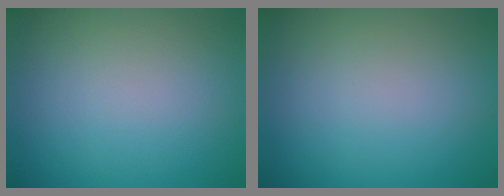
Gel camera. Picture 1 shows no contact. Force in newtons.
{"total": 0.0}